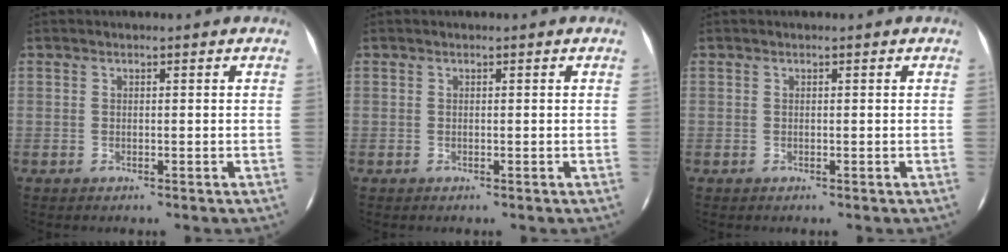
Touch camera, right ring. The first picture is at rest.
{"total": 0.0}
{"total": 0.0}